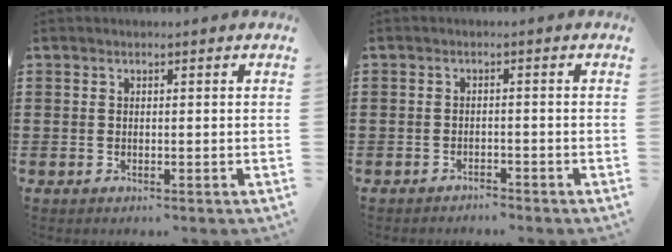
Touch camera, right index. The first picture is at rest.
{"total": 1.6, "force": [-1.6, 0.2, 0.0], "torque": [-0.005, 0.001, -0.035]}